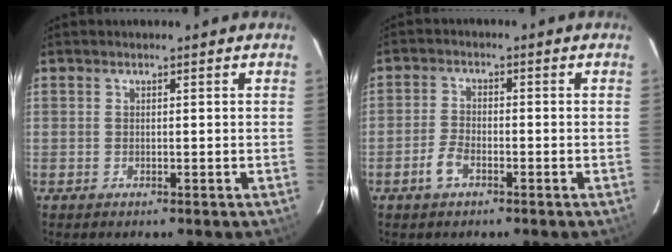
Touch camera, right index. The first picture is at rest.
{"total": 3.8, "force": [-2.2, 1.9, 2.4], "torque": [-0.062, 0.003, -0.044]}